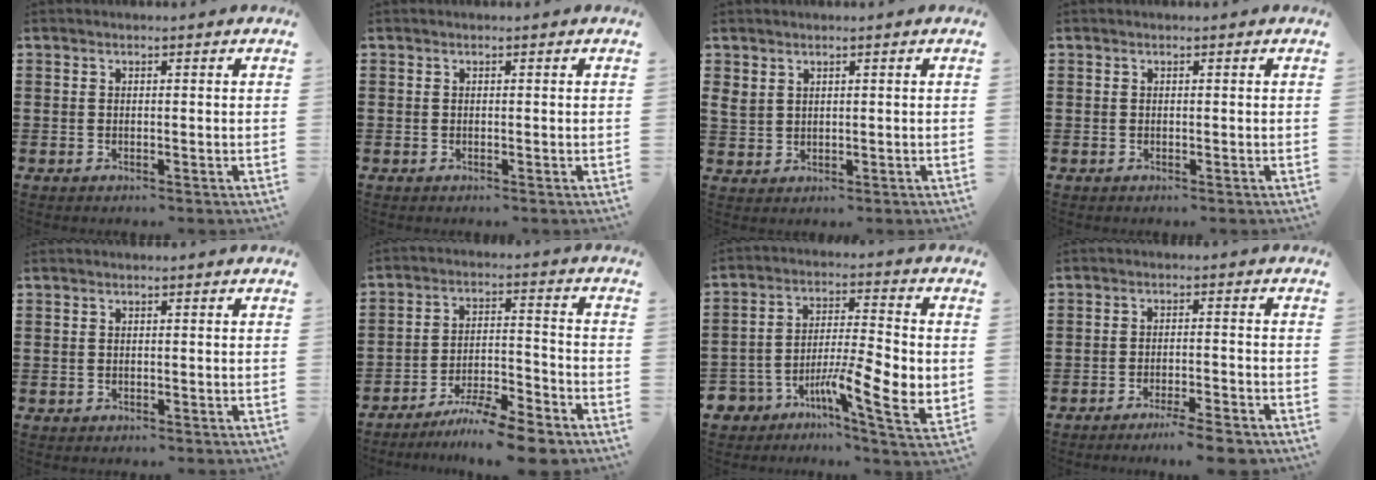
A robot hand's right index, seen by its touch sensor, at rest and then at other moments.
{"total": 0.0}
{"total": 2.2, "force": [1.6, 1.3, 0.8], "torque": [-0.021, 0.005, 0.031]}
{"total": 0.0}
{"total": 0.0}
{"total": 7.5, "force": [-6.8, 0.3, 3.1], "torque": [-0.051, 0.009, -0.129]}
{"total": 9.4, "force": [-3.7, 2.4, 8.3], "torque": [-0.156, -0.012, -0.065]}
{"total": 4.1, "force": [-3.6, -0.2, 2.0], "torque": [-0.033, -0.006, -0.068]}